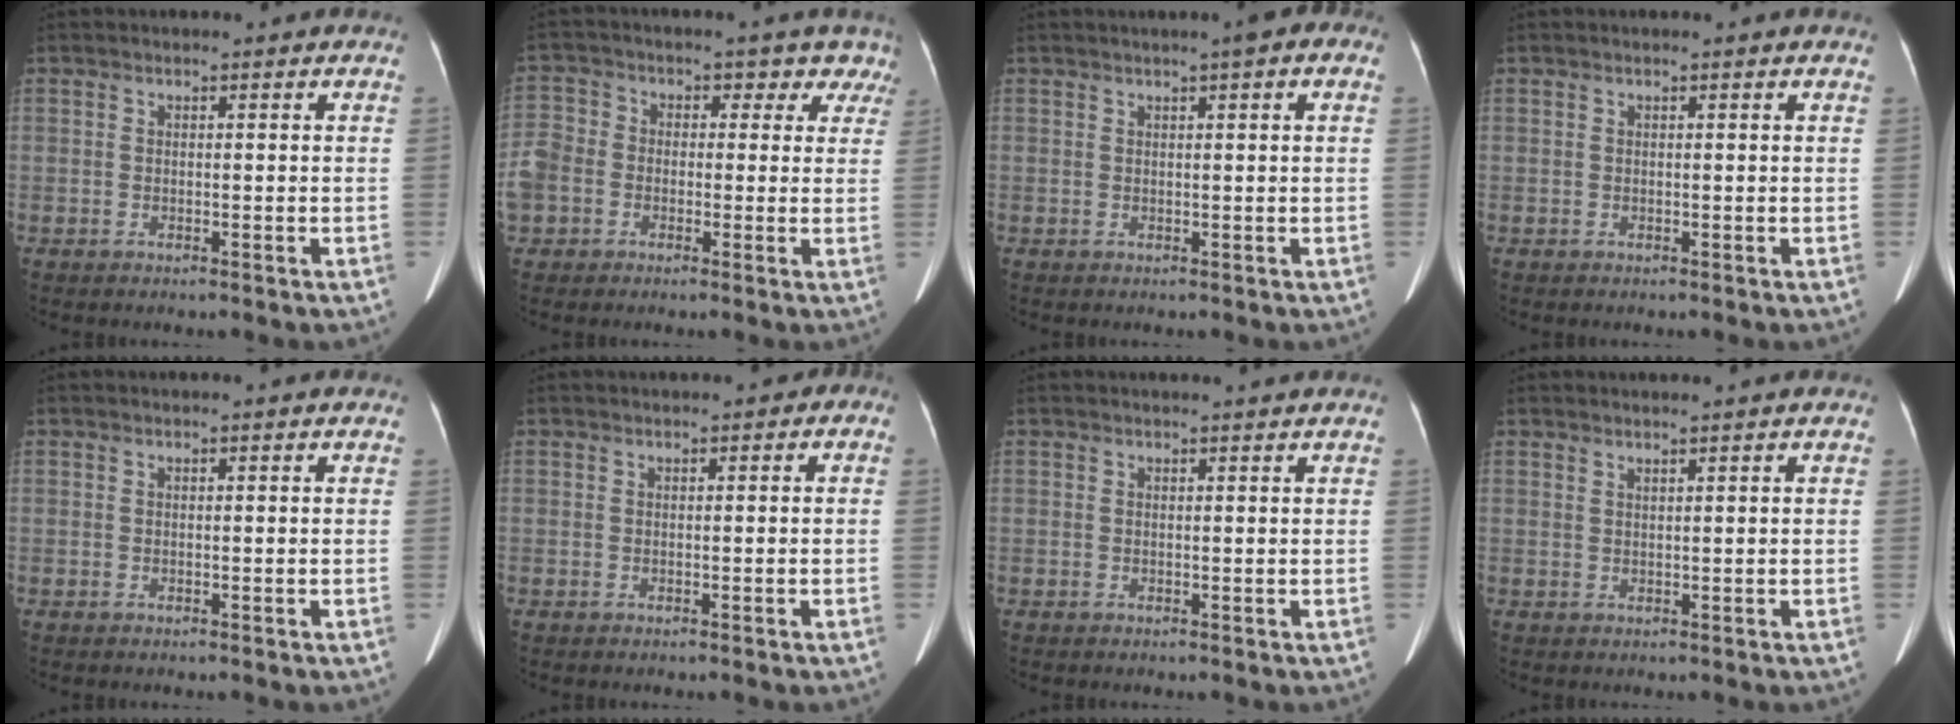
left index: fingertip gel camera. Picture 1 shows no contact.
{"total": 19.6, "force": [3.5, 17.8, 7.5], "torque": [-0.217, 0.123, 0.062]}
{"total": 3.4, "force": [1.8, 0.4, 2.9], "torque": [-0.037, 0.019, 0.022]}
{"total": 0.8, "force": [0.7, -0.1, 0.3], "torque": [-0.014, 0.008, 0.015]}
{"total": 0.0}
{"total": 1.3, "force": [0.2, 0.8, 1.0], "torque": [-0.012, 0.015, 0.002]}
{"total": 2.1, "force": [1.9, -0.5, 0.7], "torque": [-0.011, 0.005, 0.026]}
{"total": 1.2, "force": [1.0, -0.4, 0.5], "torque": [-0.015, -0.003, 0.024]}